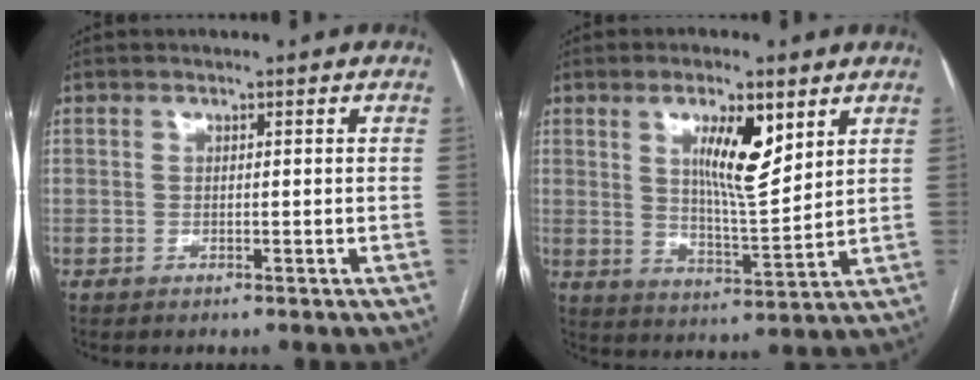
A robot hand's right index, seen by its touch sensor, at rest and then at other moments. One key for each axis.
{"total": 9.5, "fx": 4.2, "fy": 2.0, "fz": 8.2, "tx": -0.140, "ty": -0.005, "tz": 0.074}